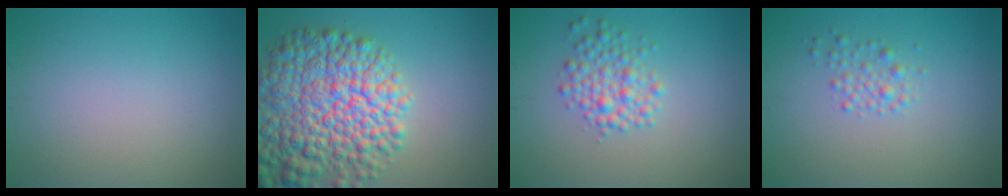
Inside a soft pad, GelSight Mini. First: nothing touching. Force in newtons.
{"total": 11.6, "press": 11.6, "slide": 0.6}
{"total": 3.1, "press": 3.1, "slide": 0.1}
{"total": 1.6, "press": 1.6, "slide": 0.0}